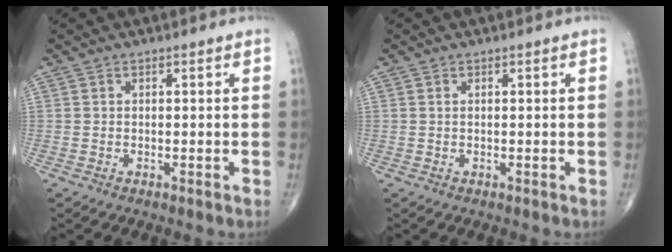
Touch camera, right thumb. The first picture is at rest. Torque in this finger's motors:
{"motor_torque": [-0.24, 0.06, -0.03, 0.23, 0.02]}